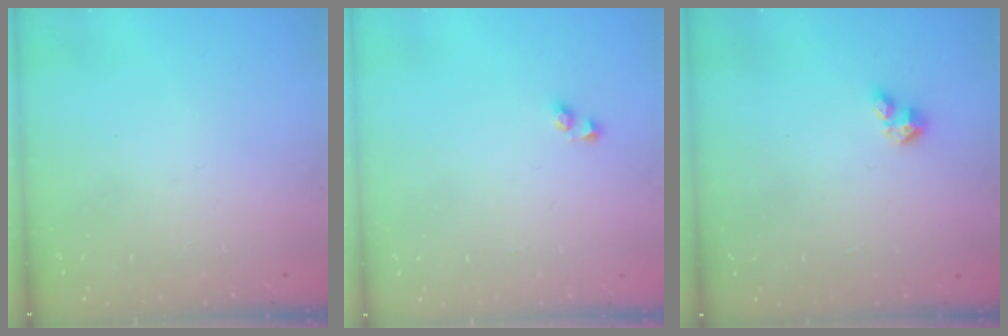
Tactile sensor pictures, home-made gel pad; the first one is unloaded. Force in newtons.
{"total": 2.9, "press": 2.7, "slide": 1.1}
{"total": 2.9, "press": 2.8, "slide": 0.6}